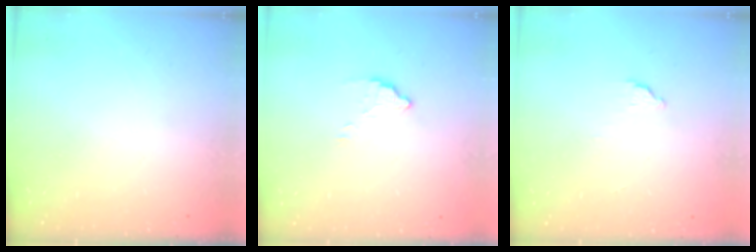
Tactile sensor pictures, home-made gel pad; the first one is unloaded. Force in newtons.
{"total": 2.9, "press": 2.9, "slide": 0.1}
{"total": 2.0, "press": 2.0, "slide": 0.1}